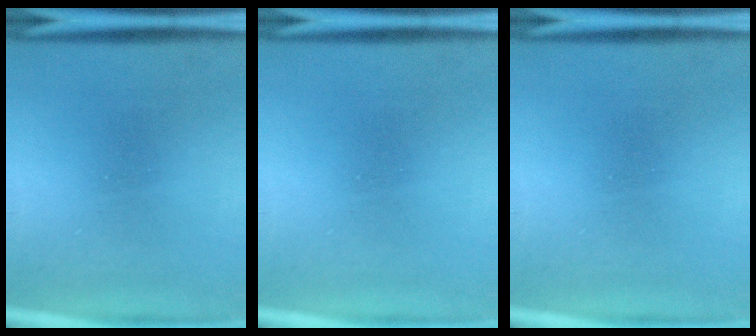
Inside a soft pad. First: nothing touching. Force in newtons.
{"total": 0.0}
{"total": 0.0}